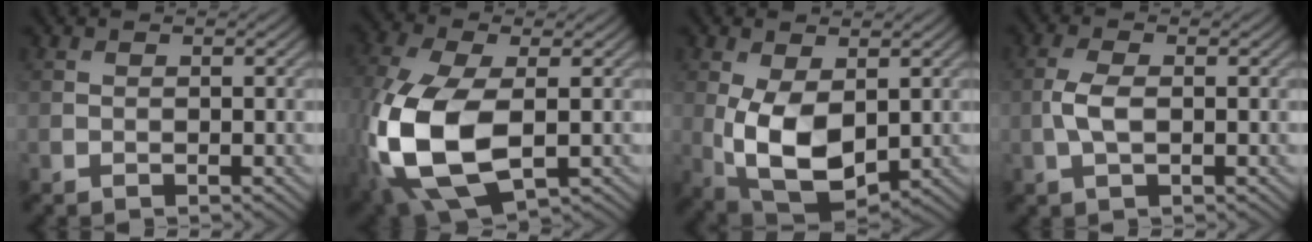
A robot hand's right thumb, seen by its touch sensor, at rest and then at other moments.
{"total": 15.9, "force": [-3.2, 8.8, 12.8], "torque": [-0.335, -0.030, -0.051]}
{"total": 9.4, "force": [-0.5, 5.3, 7.8], "torque": [-0.176, -0.013, -0.001]}
{"total": 3.3, "force": [-0.4, 1.4, 2.9], "torque": [-0.071, 0.003, -0.010]}